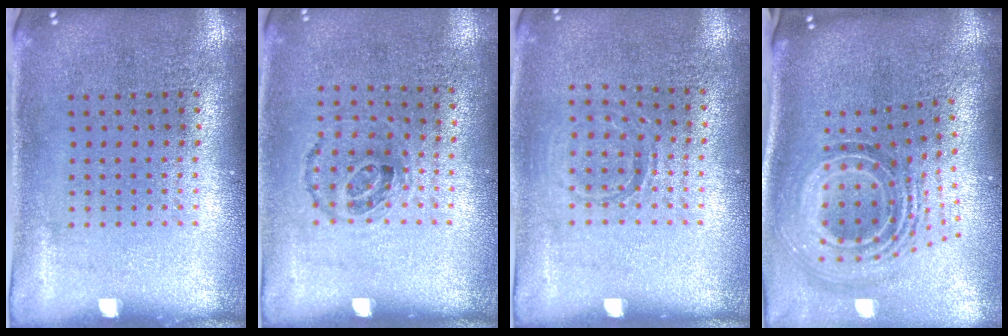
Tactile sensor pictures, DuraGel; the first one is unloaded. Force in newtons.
{"total": 1.0, "press": 0.7, "slide": 0.7}
{"total": 0.8, "press": 0.8, "slide": 0.2}
{"total": 2.1, "press": 1.5, "slide": 1.5}